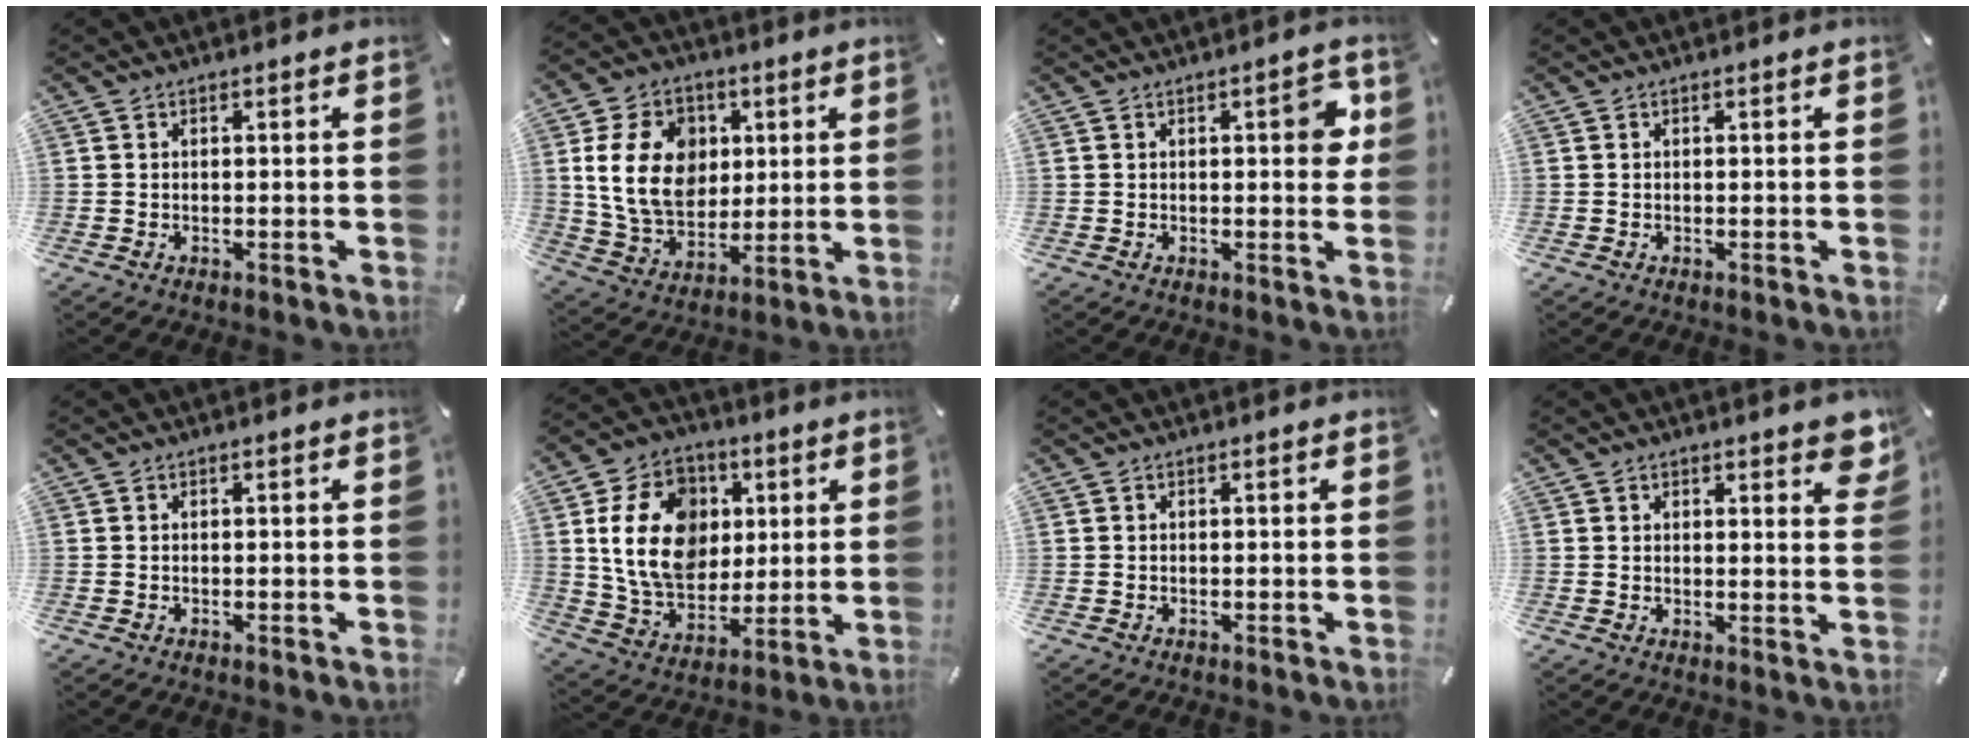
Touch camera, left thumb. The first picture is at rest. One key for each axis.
{"total": 15.8, "fx": 2.5, "fy": 12.4, "fz": 9.5, "tx": -0.189, "ty": 0.010, "tz": 0.044}
{"total": 6.0, "fx": 1.4, "fy": 2.5, "fz": 5.2, "tx": -0.061, "ty": -0.005, "tz": 0.015}
{"total": 0.0}
{"total": 0.0}
{"total": 18.3, "fx": 3.0, "fy": 14.5, "fz": 10.7, "tx": -0.206, "ty": 0.004, "tz": 0.055}
{"total": 0.0}
{"total": 3.8, "fx": 2.6, "fy": 1.7, "fz": 2.0, "tx": -0.014, "ty": -0.011, "tz": 0.041}